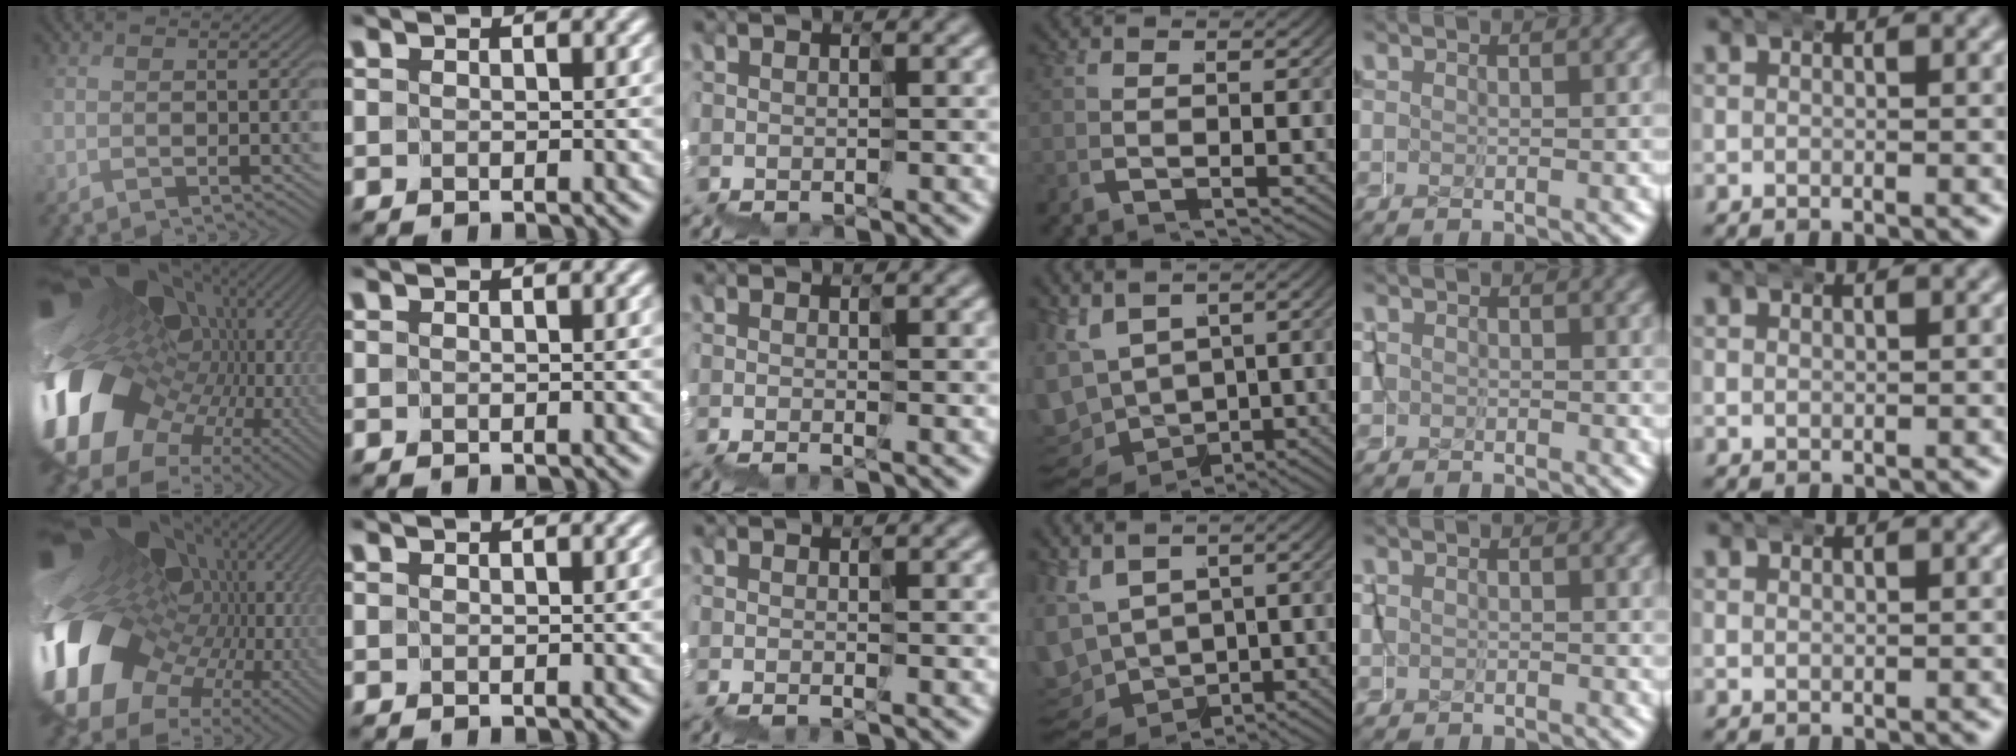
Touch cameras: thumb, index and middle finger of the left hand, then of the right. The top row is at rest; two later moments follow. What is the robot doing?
{"motion": "wrap", "object": "ethernet cable"}